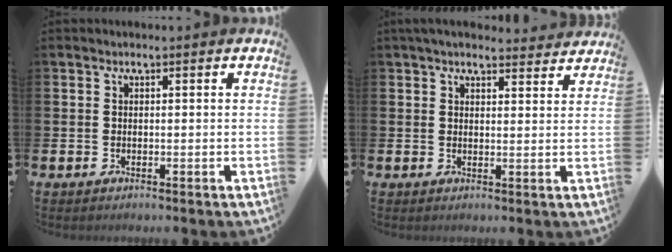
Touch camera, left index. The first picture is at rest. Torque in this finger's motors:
{"motor_torque": [1.03, -1.12, 0.57, 0.10]}